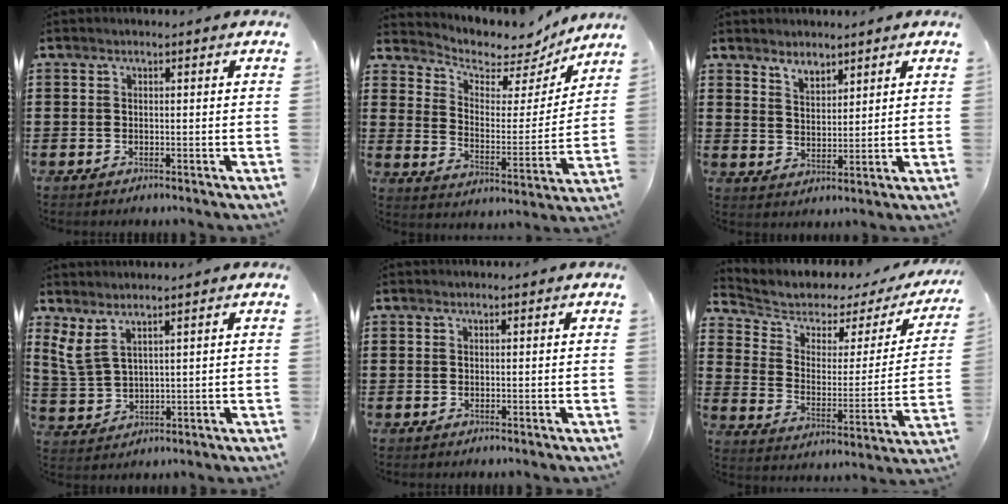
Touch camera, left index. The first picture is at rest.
{"total": 5.0, "force": [4.4, 2.2, 0.8], "torque": [-0.038, -0.039, 0.071]}
{"total": 3.5, "force": [3.1, 1.4, 0.4], "torque": [-0.020, -0.001, 0.059]}
{"total": 4.3, "force": [2.8, 1.5, 2.9], "torque": [-0.075, -0.007, 0.050]}
{"total": 0.0}
{"total": 4.0, "force": [3.2, 2.2, 0.9], "torque": [-0.048, -0.023, 0.049]}